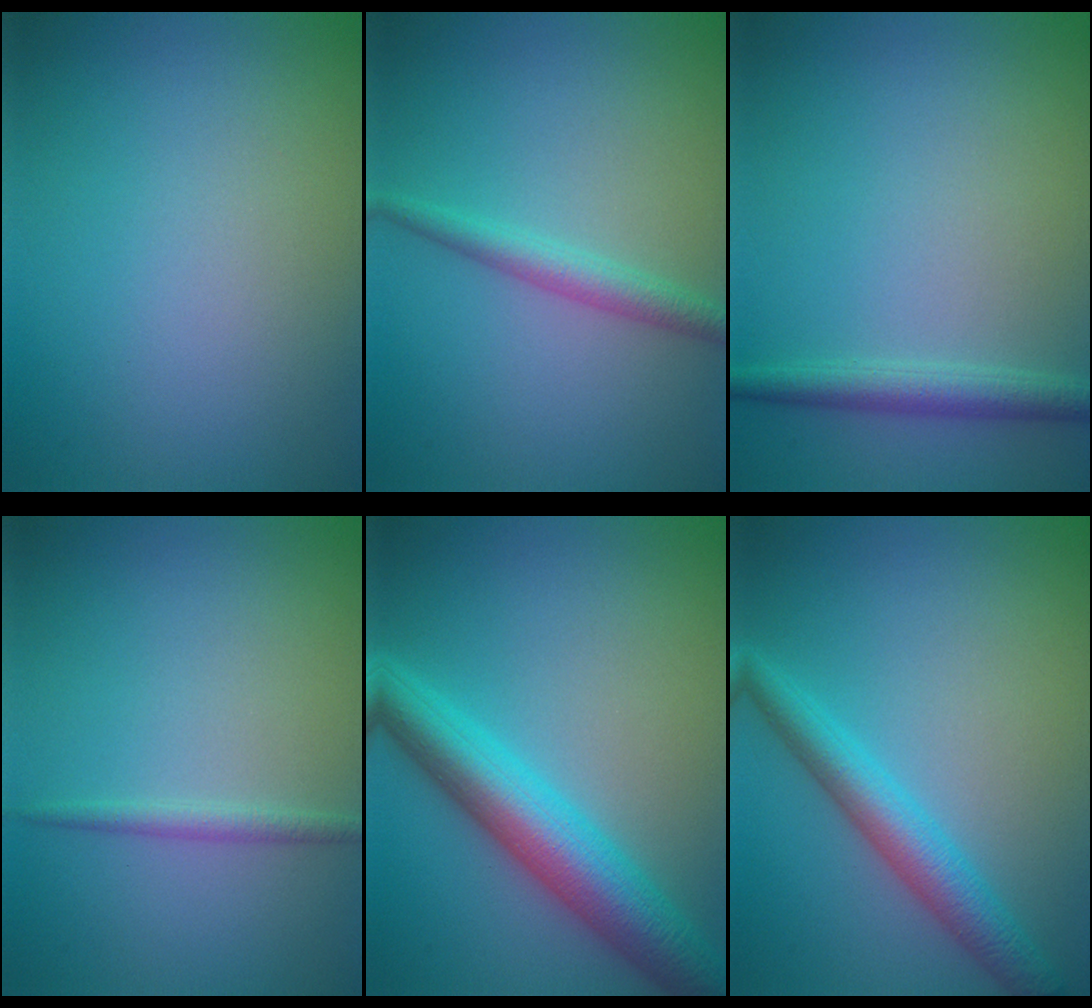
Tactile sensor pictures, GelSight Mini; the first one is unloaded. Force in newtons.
{"total": 2.2, "press": 2.2, "slide": 0.0}
{"total": 2.4, "press": 2.4, "slide": 0.1}
{"total": 1.2, "press": 1.2, "slide": 0.0}
{"total": 7.4, "press": 7.4, "slide": 0.1}
{"total": 4.0, "press": 4.0, "slide": 0.0}